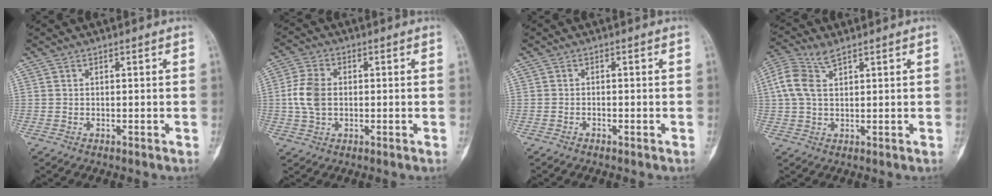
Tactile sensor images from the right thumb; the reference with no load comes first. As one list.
[{"total": 7.1, "force": [-0.1, 4.9, 5.1], "torque": [-0.105, 0.012, -0.005]}, {"total": 0.6, "force": [-0.5, 0.3, 0.3], "torque": [-0.009, 0.004, -0.010]}, {"total": 6.8, "force": [3.0, 3.4, 5.1], "torque": [-0.133, 0.015, 0.061]}]